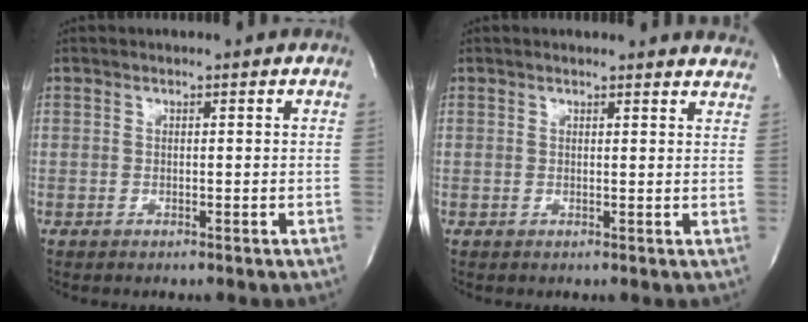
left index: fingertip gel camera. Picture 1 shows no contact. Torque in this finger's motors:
{"motor_torque": [1.01, -1.13, 0.16, 0.00]}